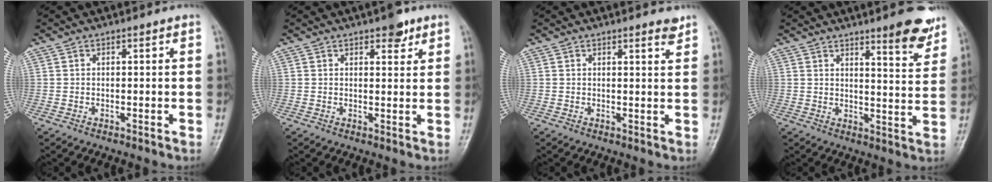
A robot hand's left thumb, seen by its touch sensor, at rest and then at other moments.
{"total": 3.7, "force": [2.4, 1.6, 2.3], "torque": [-0.015, -0.011, 0.032]}
{"total": 2.1, "force": [1.8, 0.4, 1.1], "torque": [-0.009, -0.013, 0.023]}
{"total": 9.0, "force": [6.3, 1.9, 6.1], "torque": [-0.057, -0.042, 0.085]}